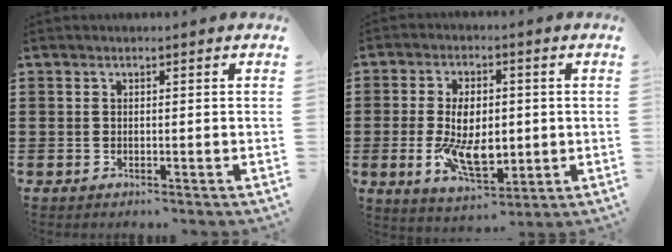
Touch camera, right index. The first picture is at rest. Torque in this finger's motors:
{"motor_torque": [2.14, 0.00, 0.47, 0.21]}